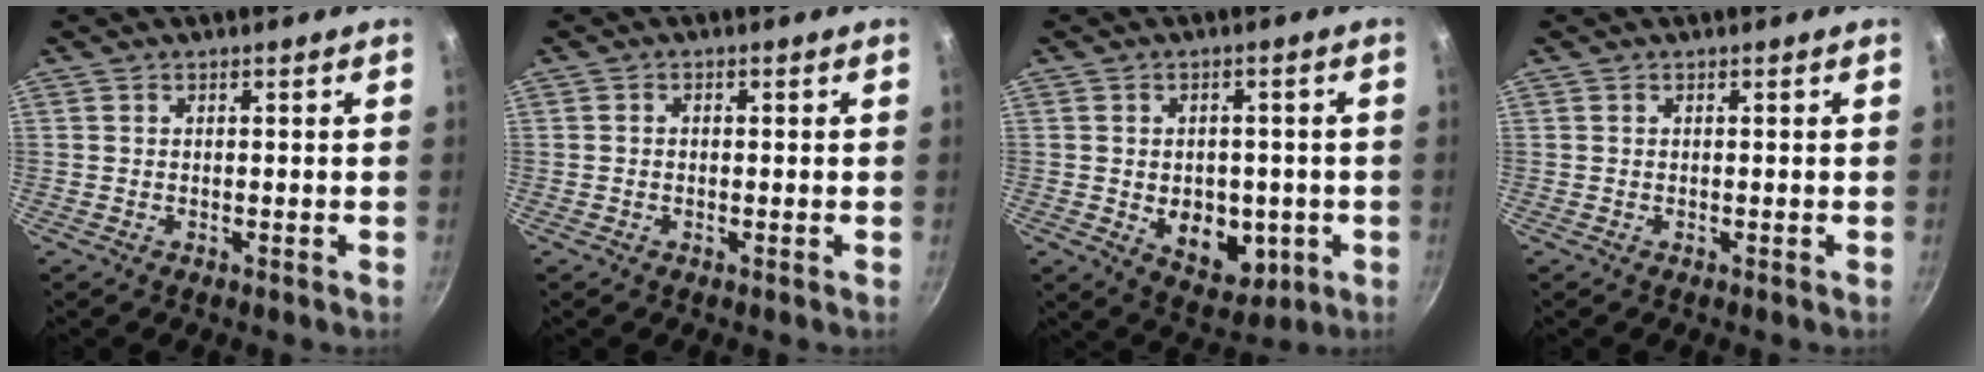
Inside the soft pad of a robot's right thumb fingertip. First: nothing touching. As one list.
[{"total": 0.8, "force": [-0.1, 0.6, 0.5], "torque": [-0.009, 0.005, -0.002]}, {"total": 10.5, "force": [-2.0, 7.4, 7.1], "torque": [-0.065, -0.008, -0.013]}, {"total": 0.0}]